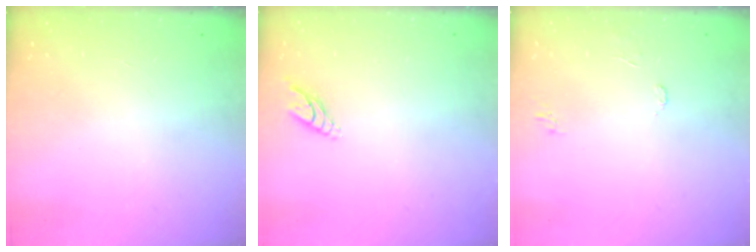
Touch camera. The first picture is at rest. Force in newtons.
{"total": 4.7, "press": 4.7, "slide": 0.6}
{"total": 4.9, "press": 4.9, "slide": 0.4}